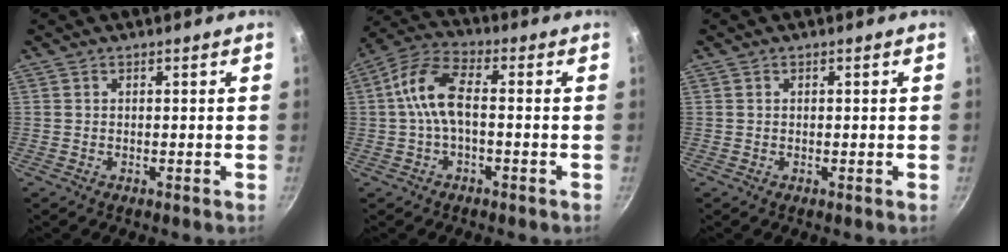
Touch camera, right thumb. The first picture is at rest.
{"total": 9.2, "force": [-0.7, 4.3, 8.1], "torque": [-0.168, 0.036, -0.027]}
{"total": 0.0}